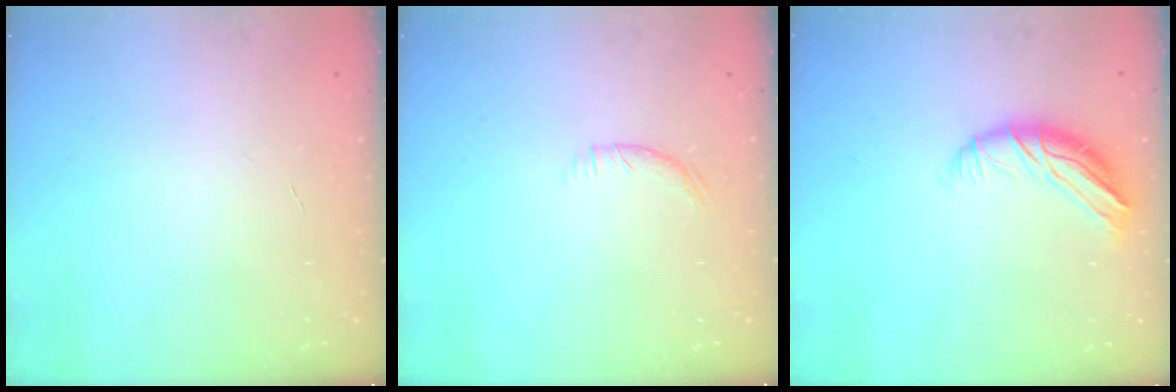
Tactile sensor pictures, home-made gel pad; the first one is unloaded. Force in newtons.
{"total": 8.0, "press": 7.7, "slide": 2.1}
{"total": 9.0, "press": 8.9, "slide": 1.2}